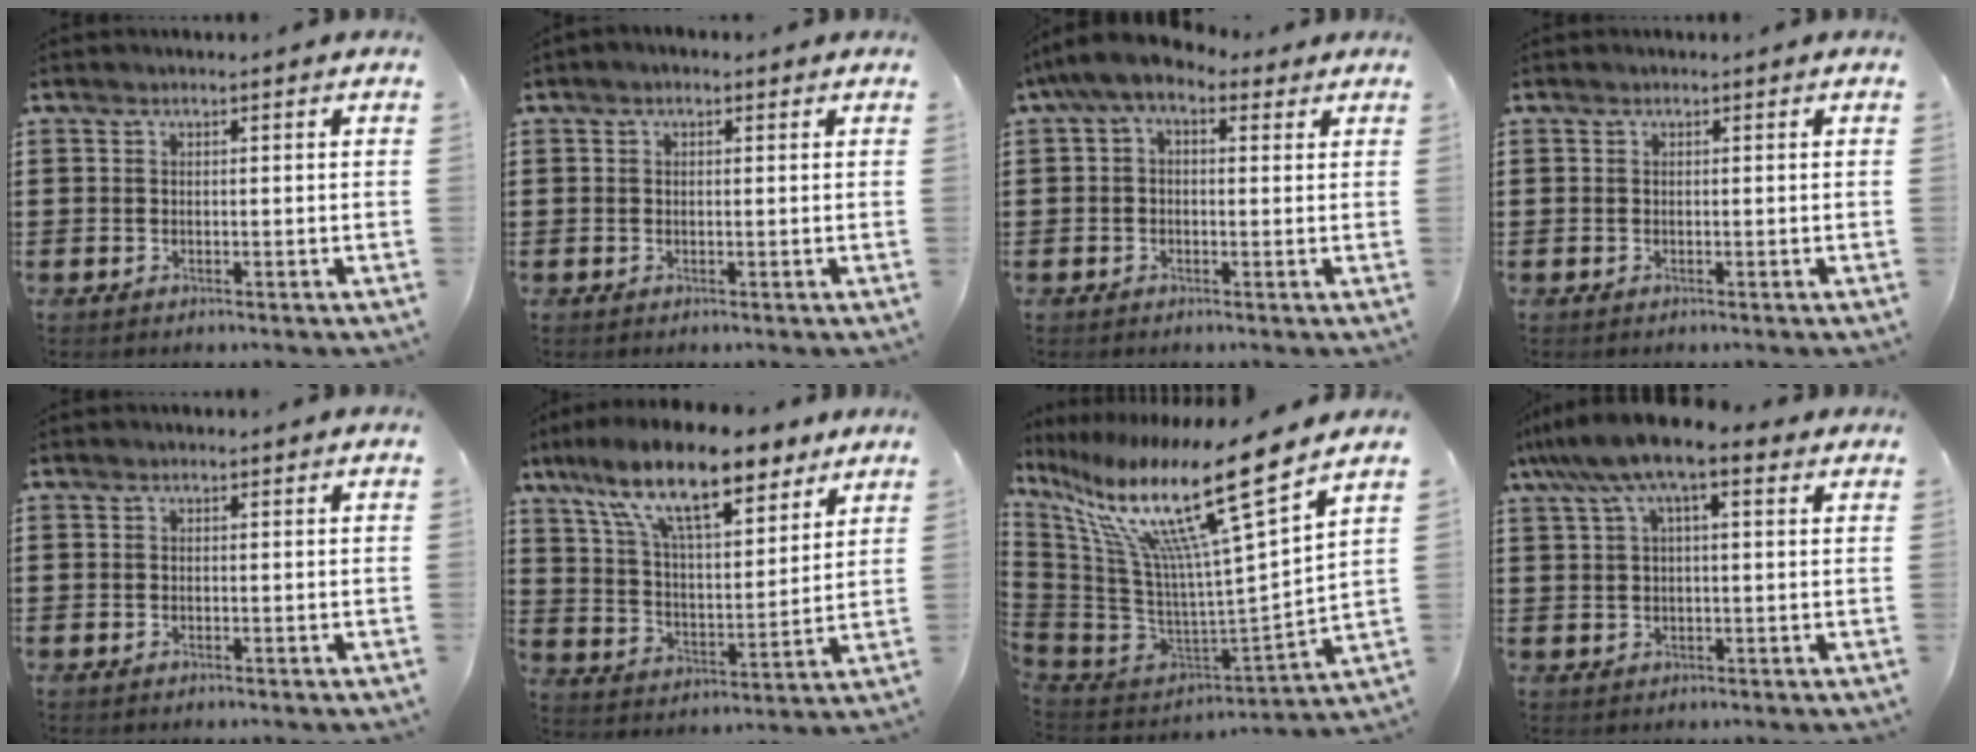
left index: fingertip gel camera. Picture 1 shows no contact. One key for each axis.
{"total": 0.8, "fx": 0.1, "fy": 0.6, "fz": 0.5, "tx": -0.010, "ty": 0.006, "tz": 0.001}
{"total": 5.1, "fx": 2.5, "fy": 2.2, "fz": 3.8, "tx": -0.087, "ty": -0.001, "tz": 0.040}
{"total": 0.0}
{"total": 0.0}
{"total": 15.0, "fx": 11.0, "fy": 3.6, "fz": 9.5, "tx": -0.206, "ty": -0.033, "tz": 0.192}
{"total": 17.8, "fx": 11.6, "fy": 1.7, "fz": 13.5, "tx": -0.279, "ty": -0.080, "tz": 0.176}
{"total": 8.6, "fx": 4.7, "fy": 1.9, "fz": 7.0, "tx": -0.143, "ty": 0.002, "tz": 0.084}